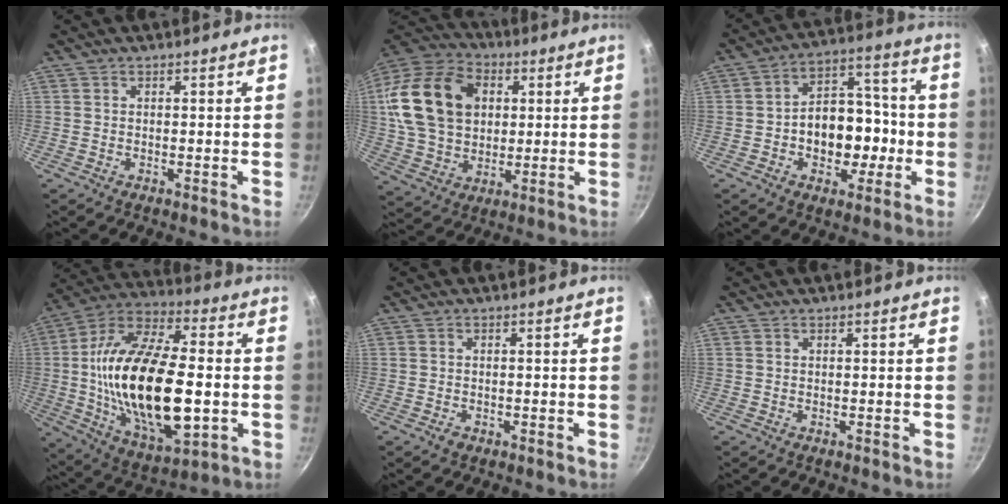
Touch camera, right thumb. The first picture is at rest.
{"total": 21.3, "force": [4.4, 15.7, 13.8], "torque": [-0.232, 0.015, 0.078]}
{"total": 14.3, "force": [-3.0, 10.1, 9.7], "torque": [-0.093, 0.044, -0.047]}
{"total": 29.3, "force": [-1.9, 14.2, 25.5], "torque": [-0.469, 0.016, -0.032]}
{"total": 1.3, "force": [-0.8, 0.9, 0.6], "torque": [-0.014, 0.003, -0.012]}
{"total": 0.0}